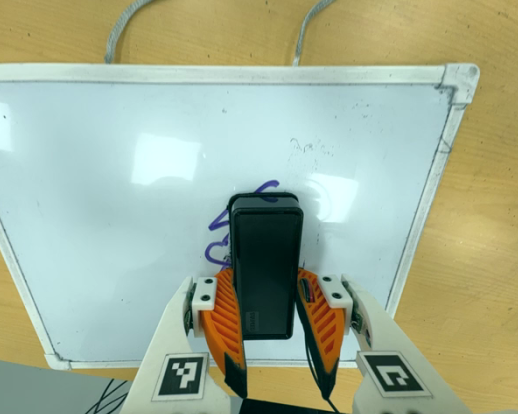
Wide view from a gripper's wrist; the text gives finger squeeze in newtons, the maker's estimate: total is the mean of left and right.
{"total": 13.7, "left": 14.8, "right": 12.7}